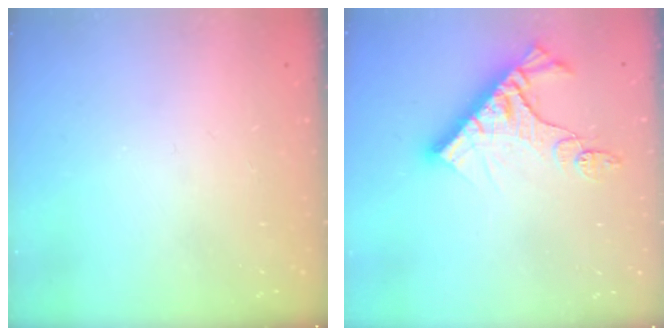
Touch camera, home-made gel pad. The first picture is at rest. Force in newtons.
{"total": 11.8, "press": 11.8, "slide": 1.1}